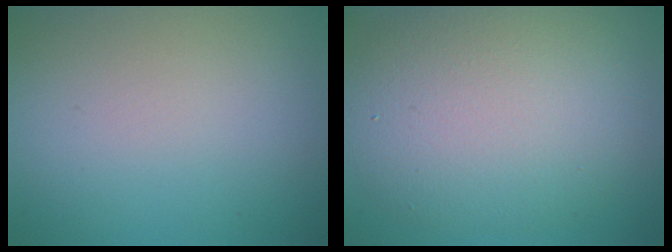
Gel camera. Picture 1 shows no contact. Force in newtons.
{"total": 7.5, "press": 7.5, "slide": 0.3}